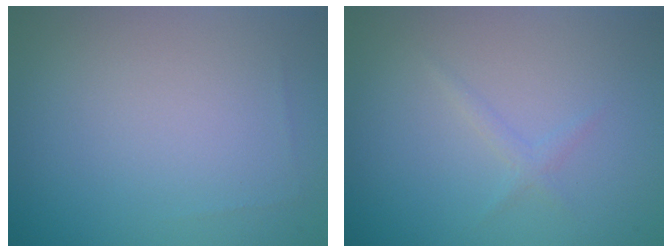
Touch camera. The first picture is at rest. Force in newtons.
{"total": 0.9, "press": 0.9, "slide": 0.0}